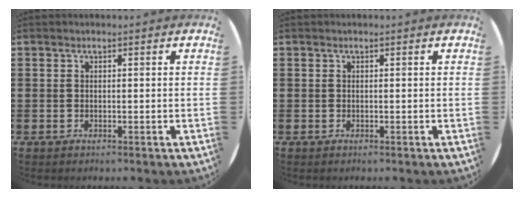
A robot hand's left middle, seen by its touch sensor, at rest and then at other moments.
{"total": 0.0}